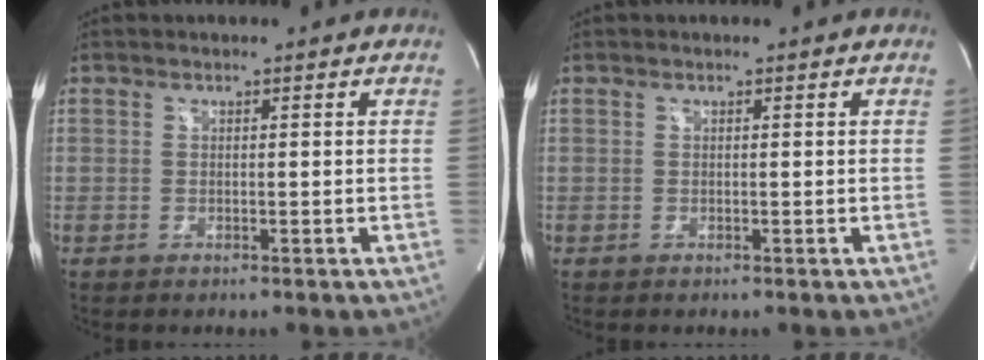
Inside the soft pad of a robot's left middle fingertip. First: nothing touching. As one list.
[{"total": 0.0}]